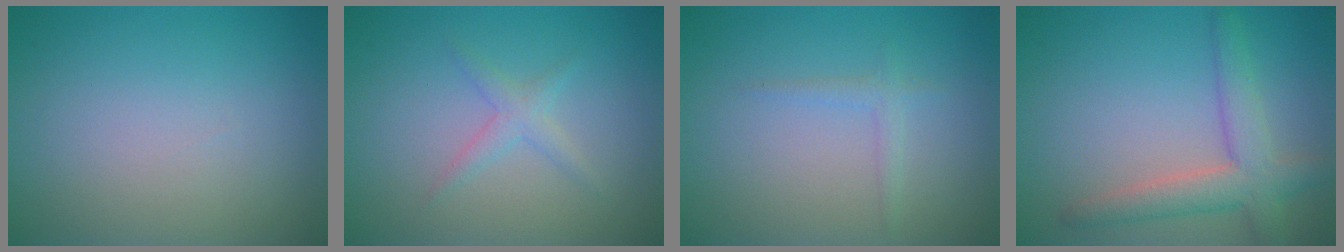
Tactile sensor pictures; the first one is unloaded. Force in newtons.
{"total": 1.4, "press": 1.4, "slide": 0.1}
{"total": 1.0, "press": 1.0, "slide": 0.1}
{"total": 4.3, "press": 4.3, "slide": 0.2}